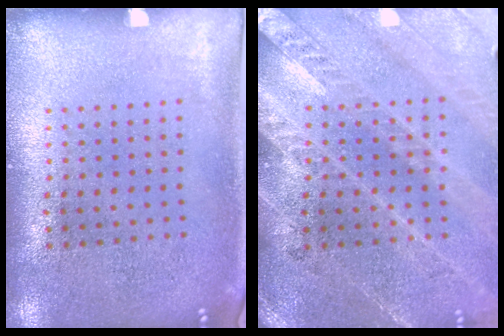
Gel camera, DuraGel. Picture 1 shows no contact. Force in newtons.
{"total": 2.9, "press": 2.6, "slide": 1.1}